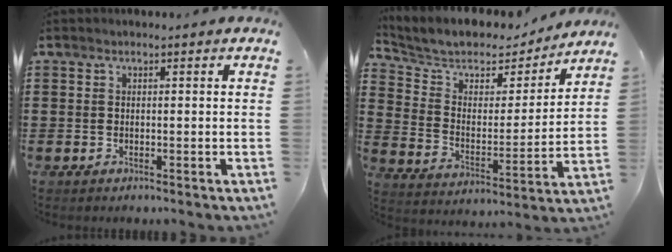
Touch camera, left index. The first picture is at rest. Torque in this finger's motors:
{"motor_torque": [1.11, -1.03, 0.48, 0.08]}